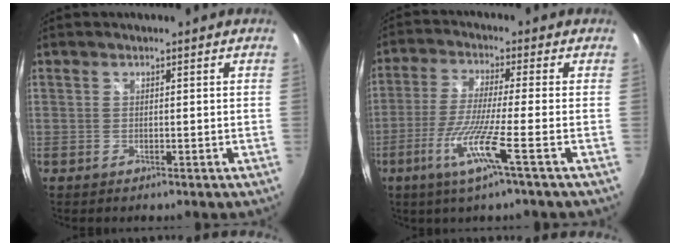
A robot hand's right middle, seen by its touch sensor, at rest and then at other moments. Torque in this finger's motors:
{"motor_torque": [1.73, -0.41, 0.46, 0.17]}